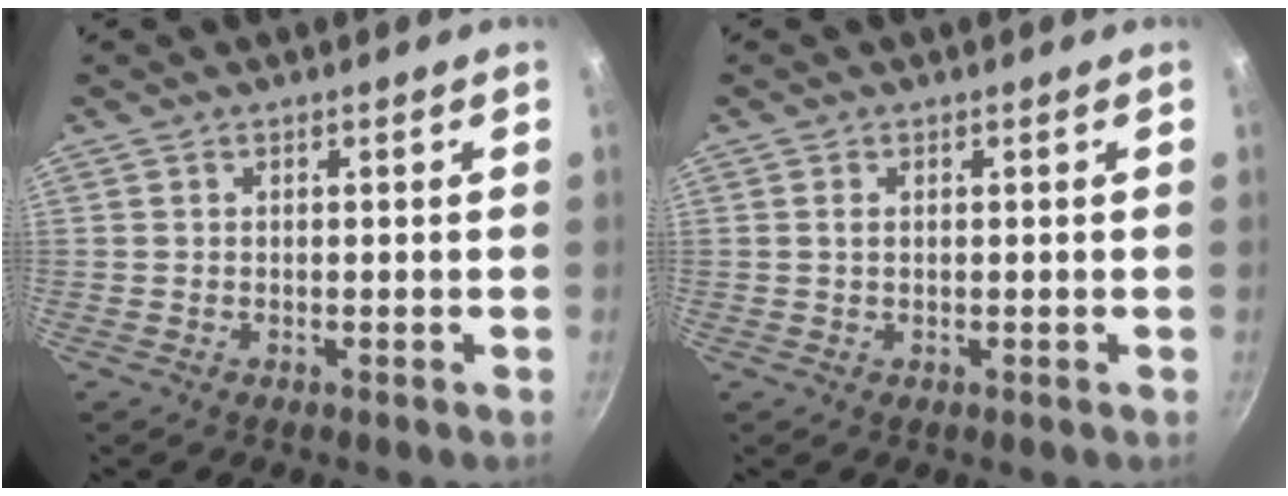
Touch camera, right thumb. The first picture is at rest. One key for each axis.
{"total": 0.9, "fx": 0.2, "fy": 0.5, "fz": 0.7, "tx": -0.013, "ty": 0.001, "tz": 0.003}